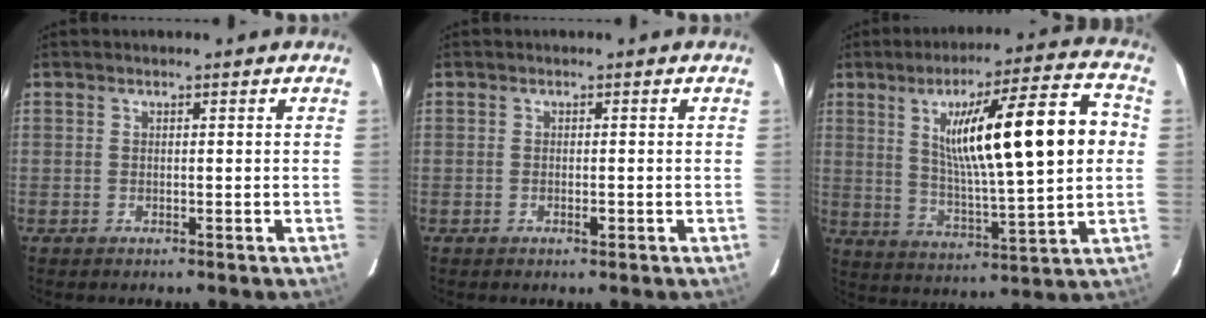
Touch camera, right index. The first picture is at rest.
{"total": 0.9, "force": [-0.3, 0.3, 0.7], "torque": [-0.015, 0.000, -0.003]}
{"total": 20.1, "force": [3.7, 1.9, 19.7], "torque": [-0.307, 0.016, 0.056]}